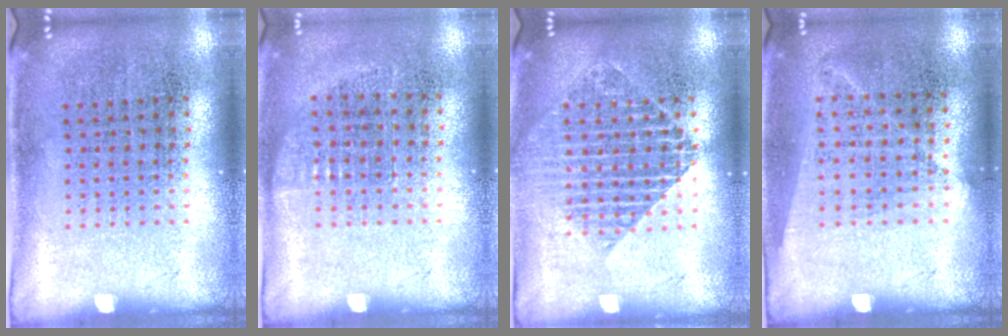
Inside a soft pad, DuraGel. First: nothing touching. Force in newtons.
{"total": 0.7, "press": 0.6, "slide": 0.3}
{"total": 1.7, "press": 1.4, "slide": 0.8}
{"total": 1.1, "press": 1.0, "slide": 0.5}